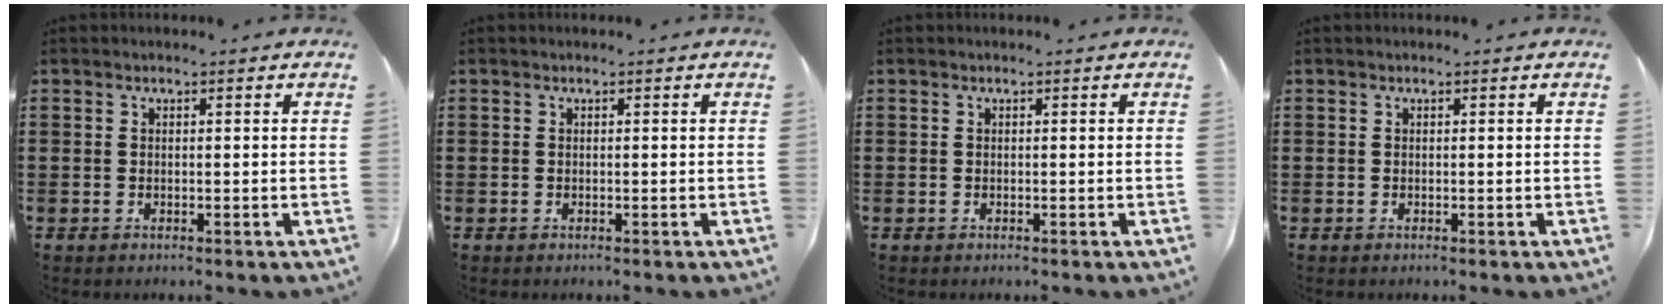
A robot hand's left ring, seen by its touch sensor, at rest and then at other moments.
{"total": 0.0}
{"total": 0.0}
{"total": 0.0}